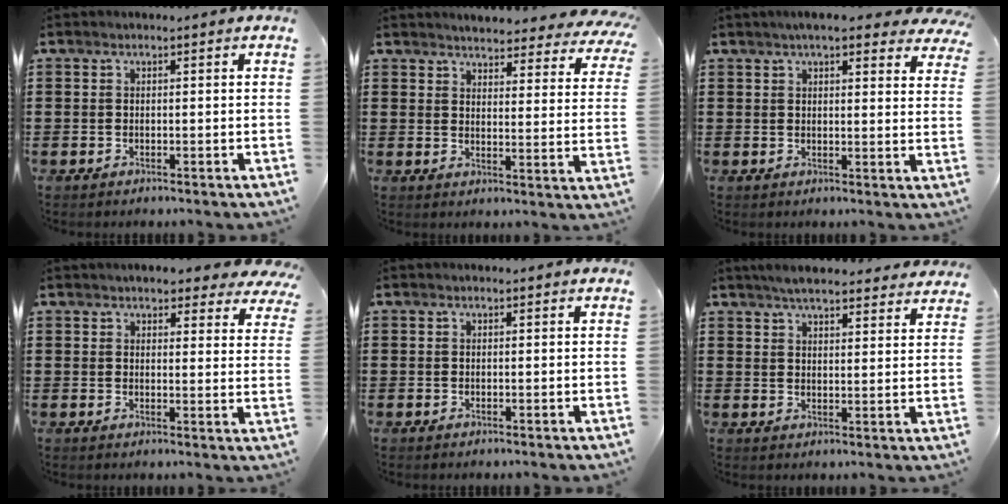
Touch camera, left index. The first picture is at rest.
{"total": 4.0, "force": [4.0, -0.1, 0.9], "torque": [-0.027, -0.027, 0.067]}
{"total": 5.3, "force": [4.4, 0.9, 2.7], "torque": [-0.059, -0.005, 0.078]}
{"total": 4.7, "force": [4.4, 0.6, 1.7], "torque": [-0.041, -0.013, 0.078]}
{"total": 0.0}
{"total": 5.1, "force": [4.7, 0.7, 1.7], "torque": [-0.047, -0.011, 0.087]}